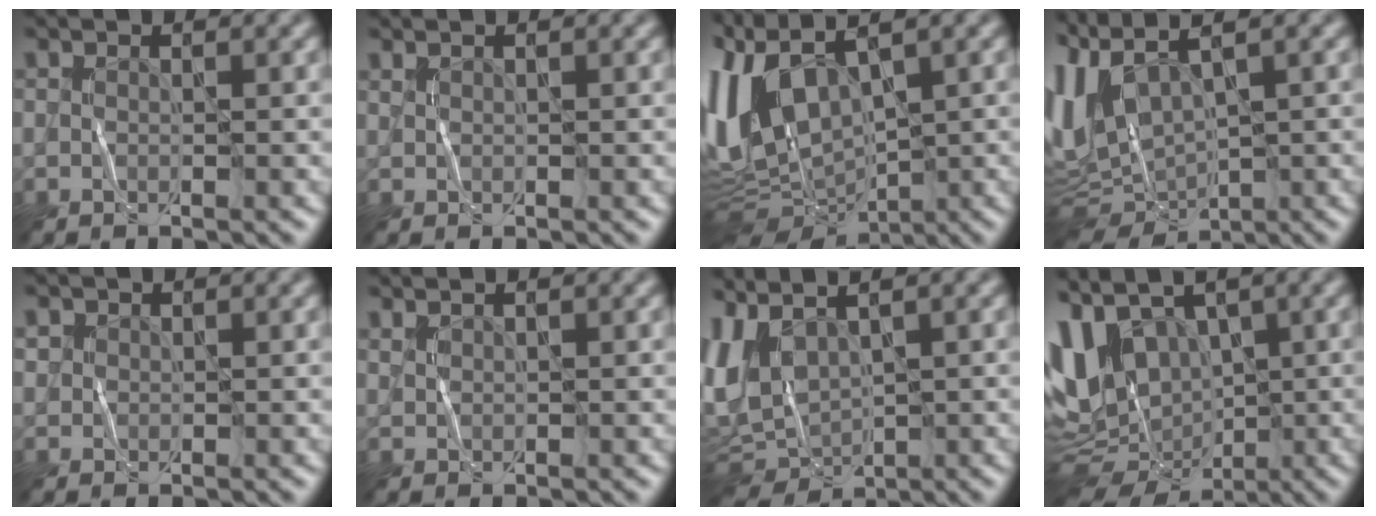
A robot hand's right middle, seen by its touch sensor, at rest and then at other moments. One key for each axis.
{"total": 1.7, "fx": 1.3, "fy": -1.0, "fz": -0.5, "tx": 0.002, "ty": 0.006, "tz": 0.024}
{"total": 10.9, "fx": 2.8, "fy": 4.9, "fz": 9.3, "tx": -0.224, "ty": 0.011, "tz": 0.056}
{"total": 8.3, "fx": 2.3, "fy": 2.7, "fz": 7.5, "tx": -0.183, "ty": 0.000, "tz": 0.068}
{"total": 1.0, "fx": 0.3, "fy": 0.9, "fz": 0.1, "tx": 0.002, "ty": -0.001, "tz": 0.007}
{"total": 1.8, "fx": 1.6, "fy": -0.8, "fz": -0.3, "tx": -0.002, "ty": 0.006, "tz": 0.031}
{"total": 6.3, "fx": 2.2, "fy": 2.3, "fz": 5.4, "tx": -0.124, "ty": -0.004, "tz": 0.049}
{"total": 12.3, "fx": 0.8, "fy": 7.7, "fz": 9.5, "tx": -0.189, "ty": 0.018, "tz": 0.043}